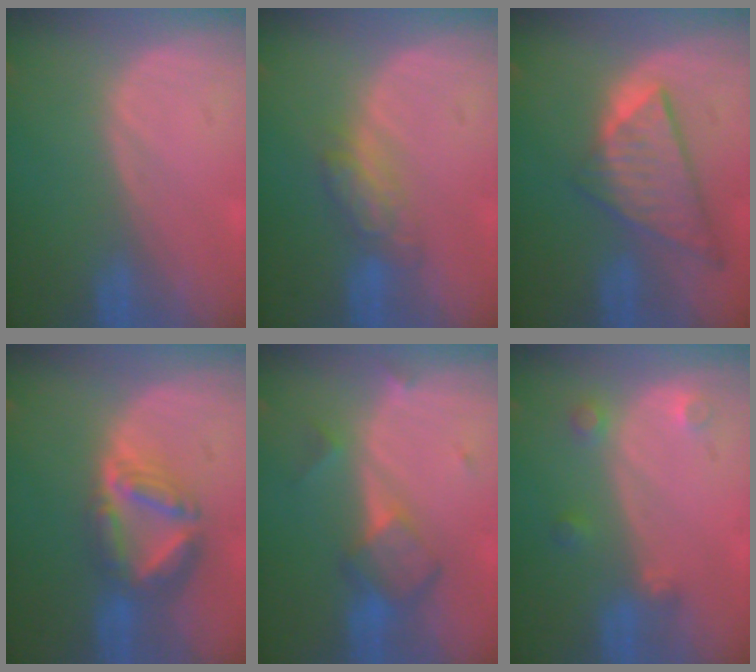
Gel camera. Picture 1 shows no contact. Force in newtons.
{"total": 4.4, "press": 4.3, "slide": 1.1}
{"total": 8.7, "press": 7.5, "slide": 4.4}
{"total": 7.6, "press": 6.7, "slide": 3.7}
{"total": 6.0, "press": 5.2, "slide": 3.0}
{"total": 3.0, "press": 2.8, "slide": 1.1}